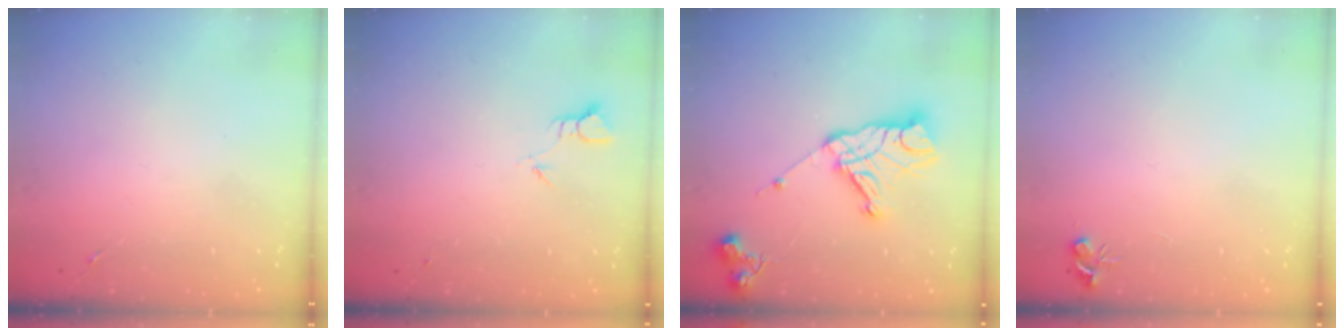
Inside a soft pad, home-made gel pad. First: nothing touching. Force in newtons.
{"total": 2.3, "press": 2.3, "slide": 0.1}
{"total": 15.6, "press": 15.6, "slide": 1.2}
{"total": 4.7, "press": 4.7, "slide": 0.6}